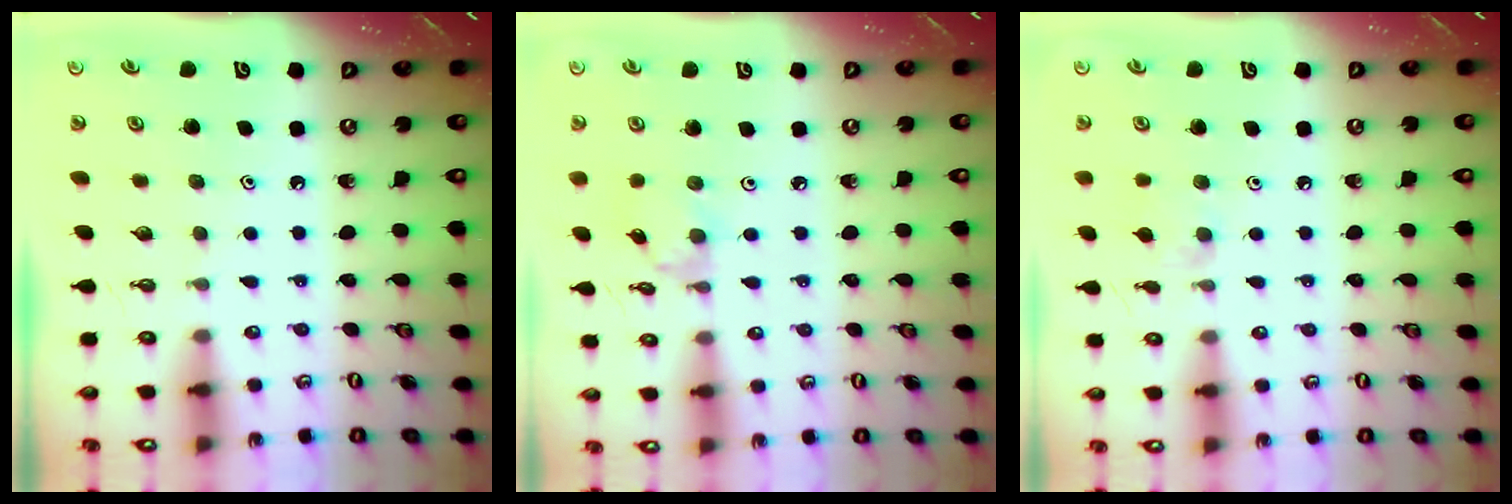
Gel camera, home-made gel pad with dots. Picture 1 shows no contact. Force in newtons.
{"total": 1.8, "press": 1.7, "slide": 0.1}
{"total": 6.8, "press": 6.7, "slide": 0.8}